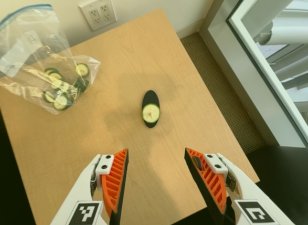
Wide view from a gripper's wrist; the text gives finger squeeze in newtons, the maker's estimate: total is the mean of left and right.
{"total": 0.0}